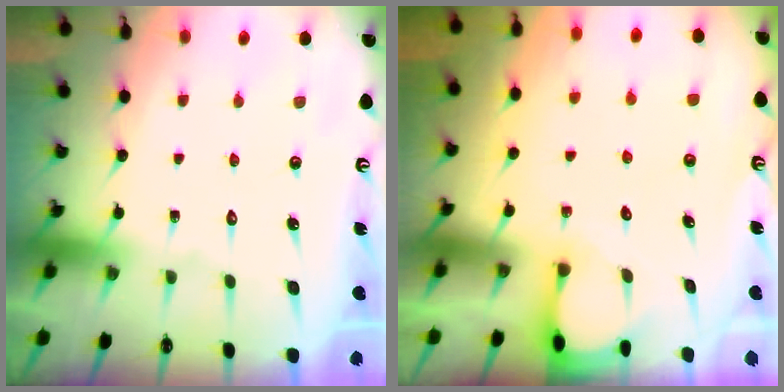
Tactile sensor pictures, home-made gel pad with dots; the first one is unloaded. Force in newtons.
{"total": 2.0, "press": 1.9, "slide": 0.3}